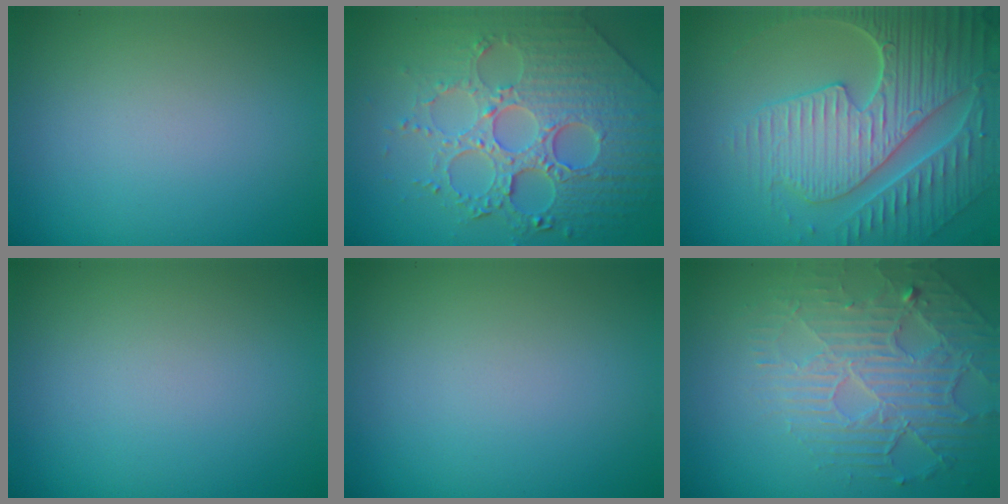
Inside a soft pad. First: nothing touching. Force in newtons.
{"total": 8.1, "press": 6.0, "slide": 5.4}
{"total": 7.8, "press": 6.0, "slide": 5.0}
{"total": 0.0}
{"total": 0.0}
{"total": 3.8, "press": 3.4, "slide": 1.6}